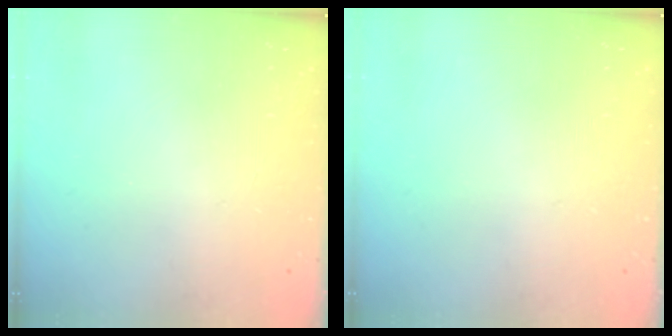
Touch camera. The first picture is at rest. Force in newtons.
{"total": 0.0}